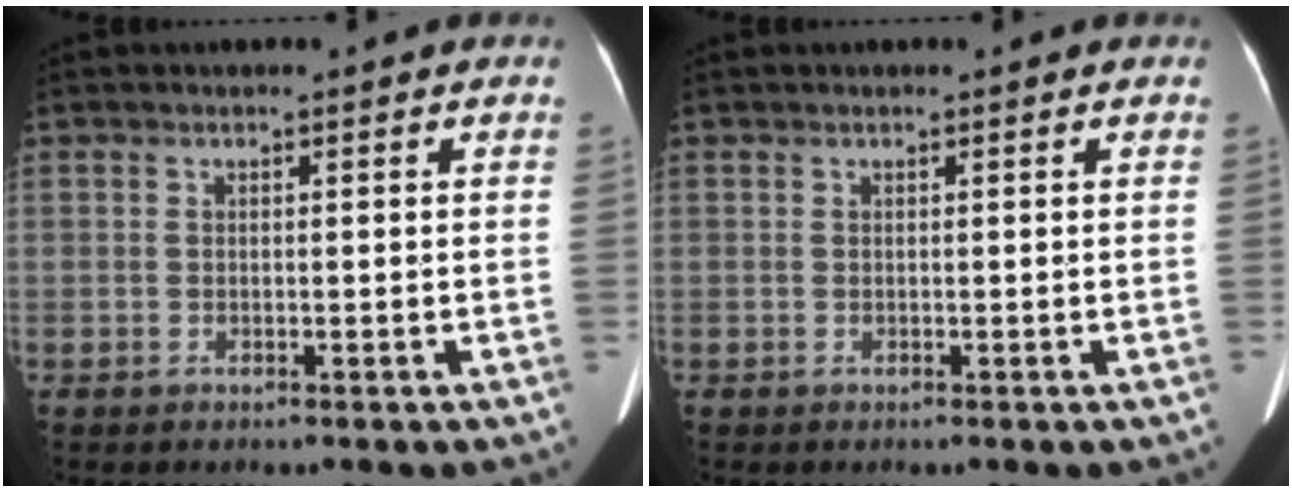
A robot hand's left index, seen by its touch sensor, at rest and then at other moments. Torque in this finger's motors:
{"motor_torque": [0.12, 0.14, -0.04, 0.01]}